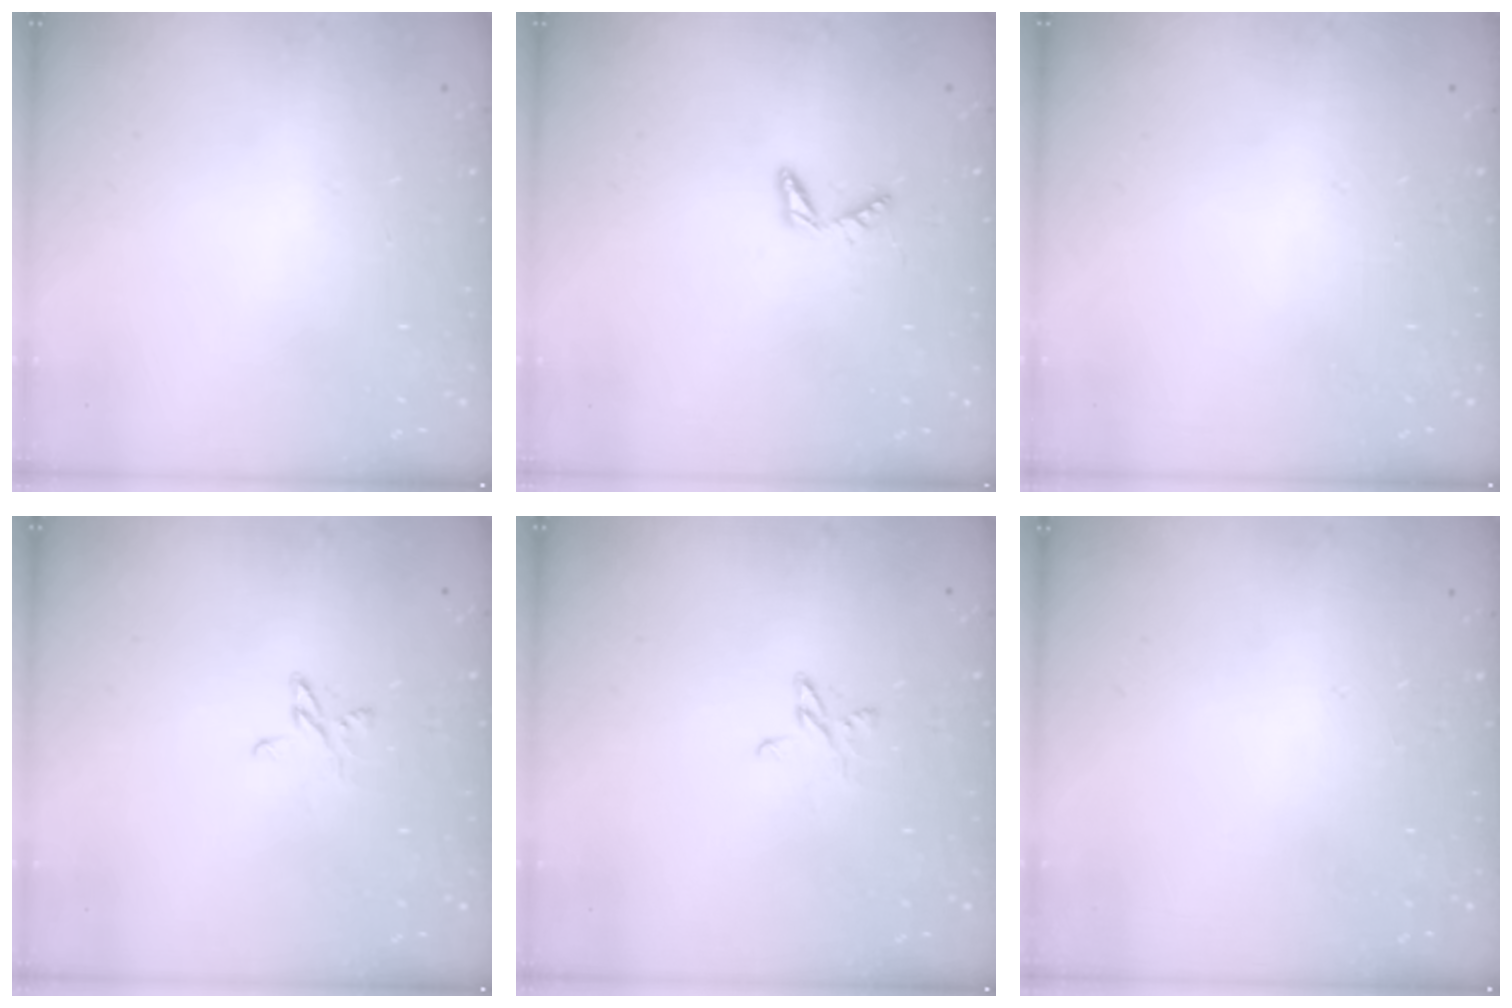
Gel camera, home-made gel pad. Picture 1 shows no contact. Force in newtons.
{"total": 4.8, "press": 4.7, "slide": 0.4}
{"total": 0.0}
{"total": 3.8, "press": 3.8, "slide": 0.4}
{"total": 3.8, "press": 3.8, "slide": 0.4}
{"total": 0.0}